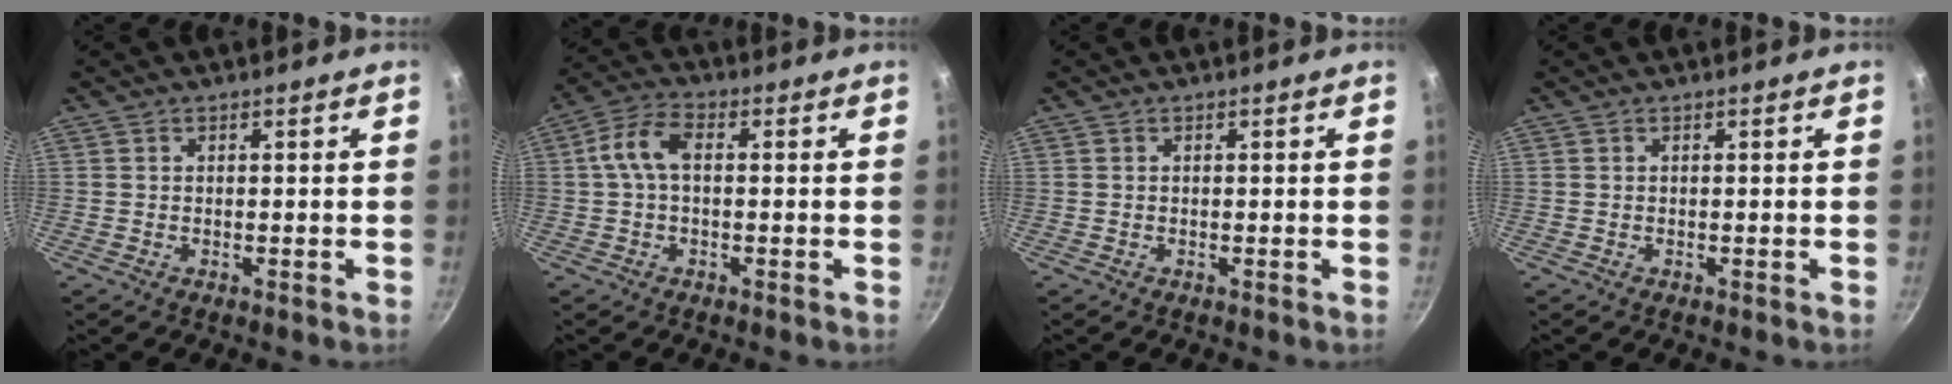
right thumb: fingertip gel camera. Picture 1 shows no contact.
{"total": 7.0, "force": [0.6, 3.9, 5.8], "torque": [-0.122, 0.026, 0.002]}
{"total": 0.0}
{"total": 0.0}